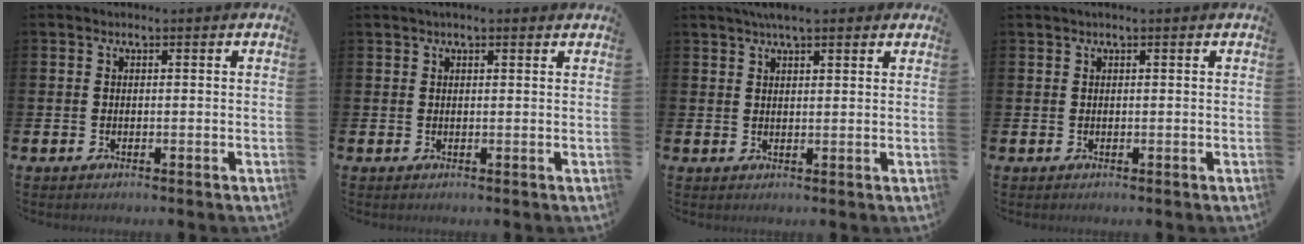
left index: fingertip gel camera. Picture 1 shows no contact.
{"total": 1.5, "force": [1.2, 0.2, 0.8], "torque": [-0.015, 0.004, 0.021]}
{"total": 4.0, "force": [3.4, 1.0, 1.9], "torque": [-0.029, -0.007, 0.058]}
{"total": 0.5, "force": [0.4, 0.0, 0.4], "torque": [-0.008, 0.003, 0.006]}